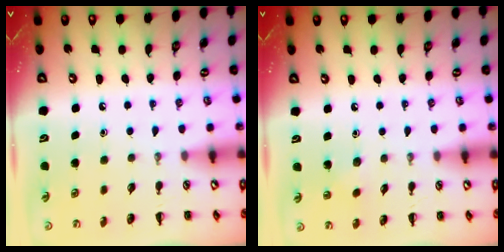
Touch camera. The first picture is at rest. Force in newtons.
{"total": 3.8, "press": 3.6, "slide": 1.1}